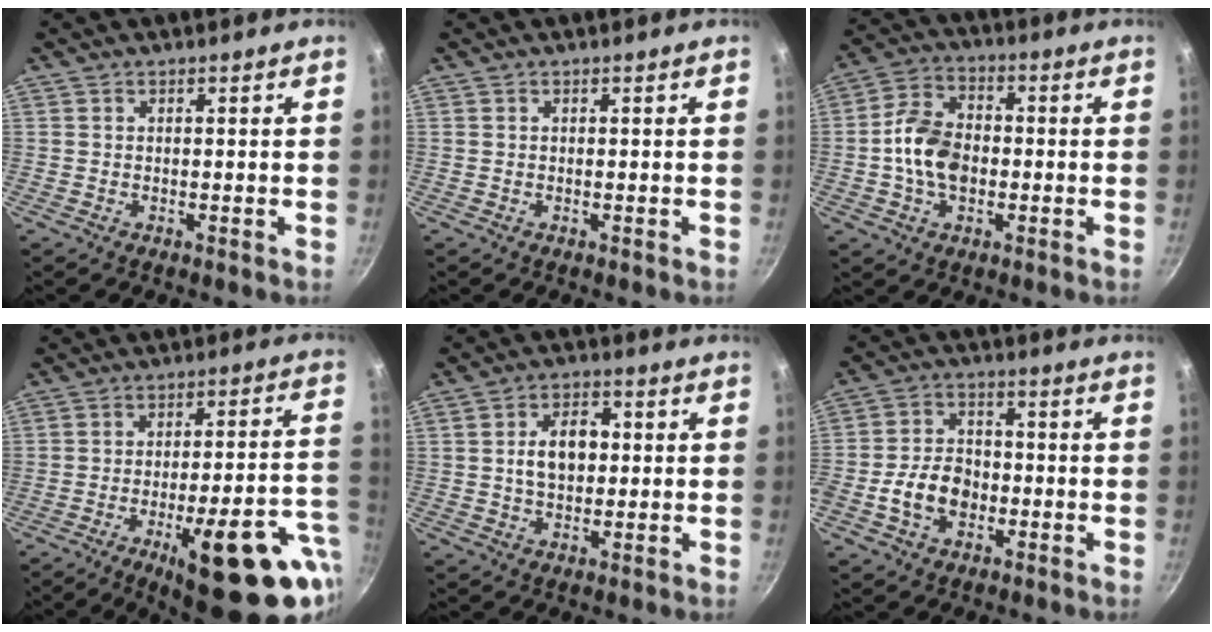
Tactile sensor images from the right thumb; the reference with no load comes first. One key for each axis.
{"total": 0.0}
{"total": 10.5, "fx": -1.3, "fy": 7.3, "fz": 7.5, "tx": -0.122, "ty": 0.023, "tz": -0.036}
{"total": 23.3, "fx": -9.6, "fy": 7.2, "fz": 20.0, "tx": -0.229, "ty": 0.029, "tz": -0.126}
{"total": 8.4, "fx": 0.7, "fy": 5.6, "fz": 6.2, "tx": -0.078, "ty": 0.014, "tz": 0.007}
{"total": 9.2, "fx": -2.7, "fy": 6.7, "fz": 5.8, "tx": -0.082, "ty": 0.025, "tz": -0.055}